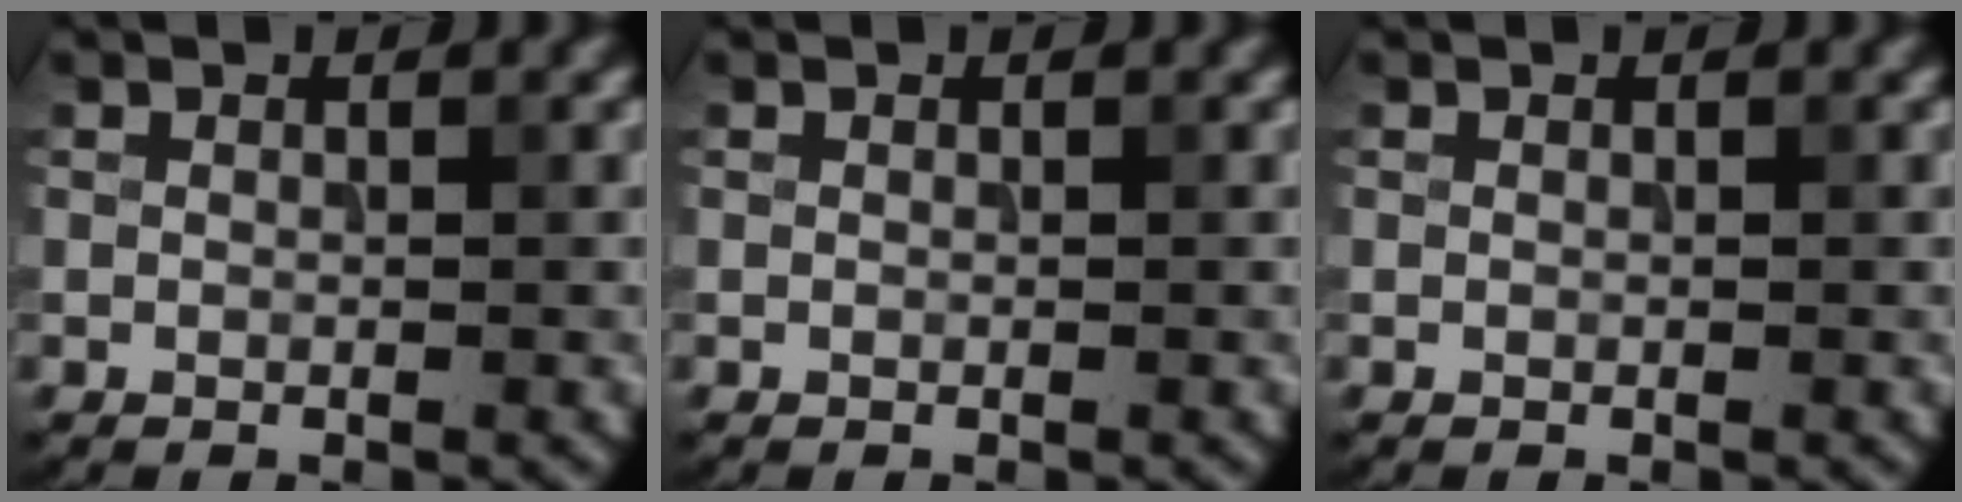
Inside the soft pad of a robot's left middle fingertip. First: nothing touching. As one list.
[{"total": 0.0}, {"total": 0.0}]